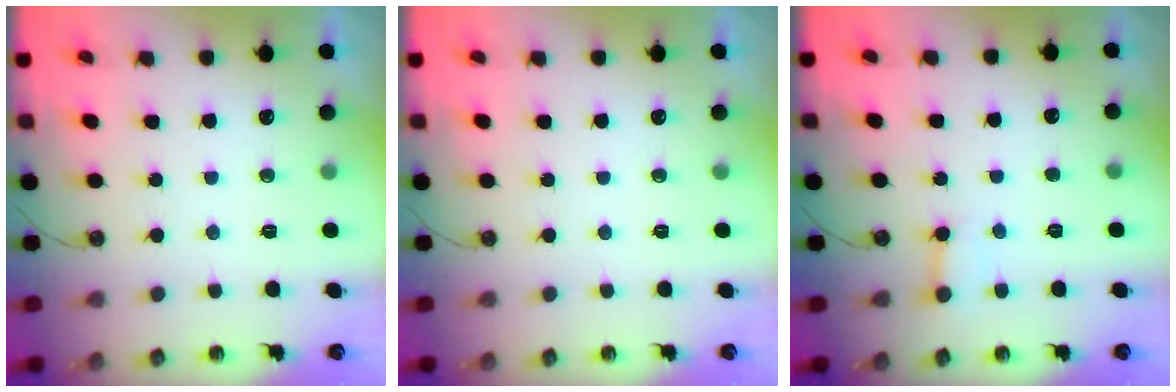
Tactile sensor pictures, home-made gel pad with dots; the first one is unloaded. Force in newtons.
{"total": 0.0}
{"total": 2.6, "press": 2.6, "slide": 0.4}